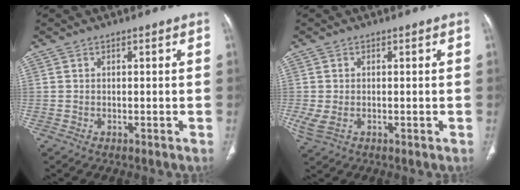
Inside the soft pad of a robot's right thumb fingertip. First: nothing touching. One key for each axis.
{"total": 3.3, "fx": -0.6, "fy": 1.8, "fz": 2.6, "tx": -0.075, "ty": -0.001, "tz": -0.006}